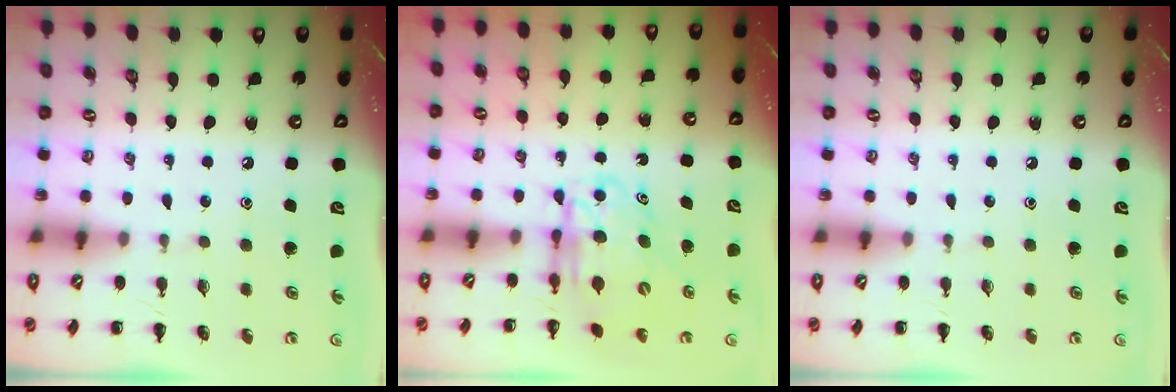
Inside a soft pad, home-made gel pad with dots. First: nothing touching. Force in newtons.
{"total": 6.8, "press": 6.7, "slide": 0.9}
{"total": 0.0}